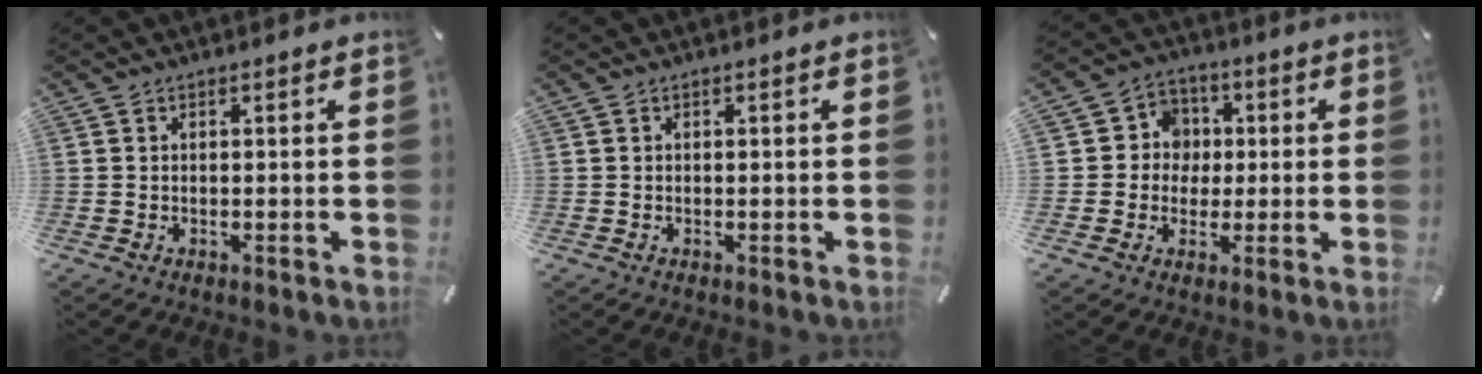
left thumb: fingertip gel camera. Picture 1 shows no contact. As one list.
[{"total": 0.0}, {"total": 7.4, "force": [-0.4, 7.3, 1.1], "torque": [-0.026, 0.013, -0.006]}]